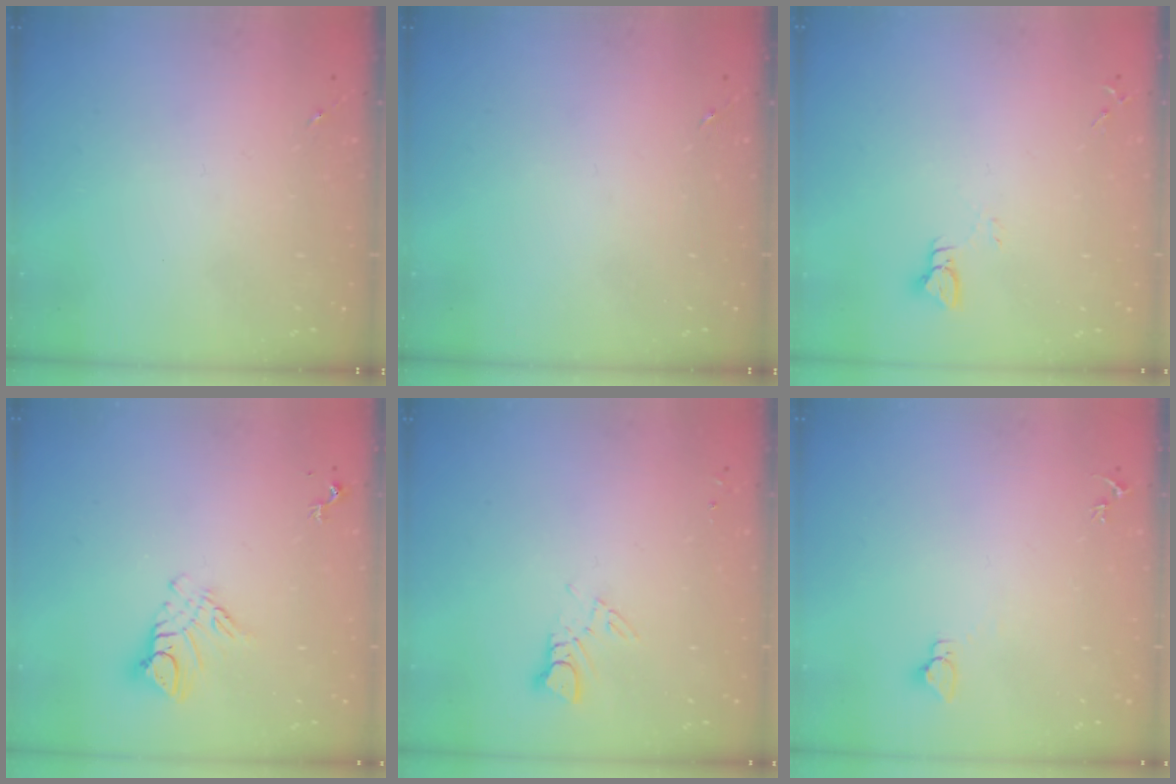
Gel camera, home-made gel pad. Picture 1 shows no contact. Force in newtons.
{"total": 0.0}
{"total": 2.9, "press": 2.9, "slide": 0.2}
{"total": 10.2, "press": 10.1, "slide": 0.8}
{"total": 3.9, "press": 3.9, "slide": 0.4}
{"total": 2.8, "press": 2.8, "slide": 0.2}